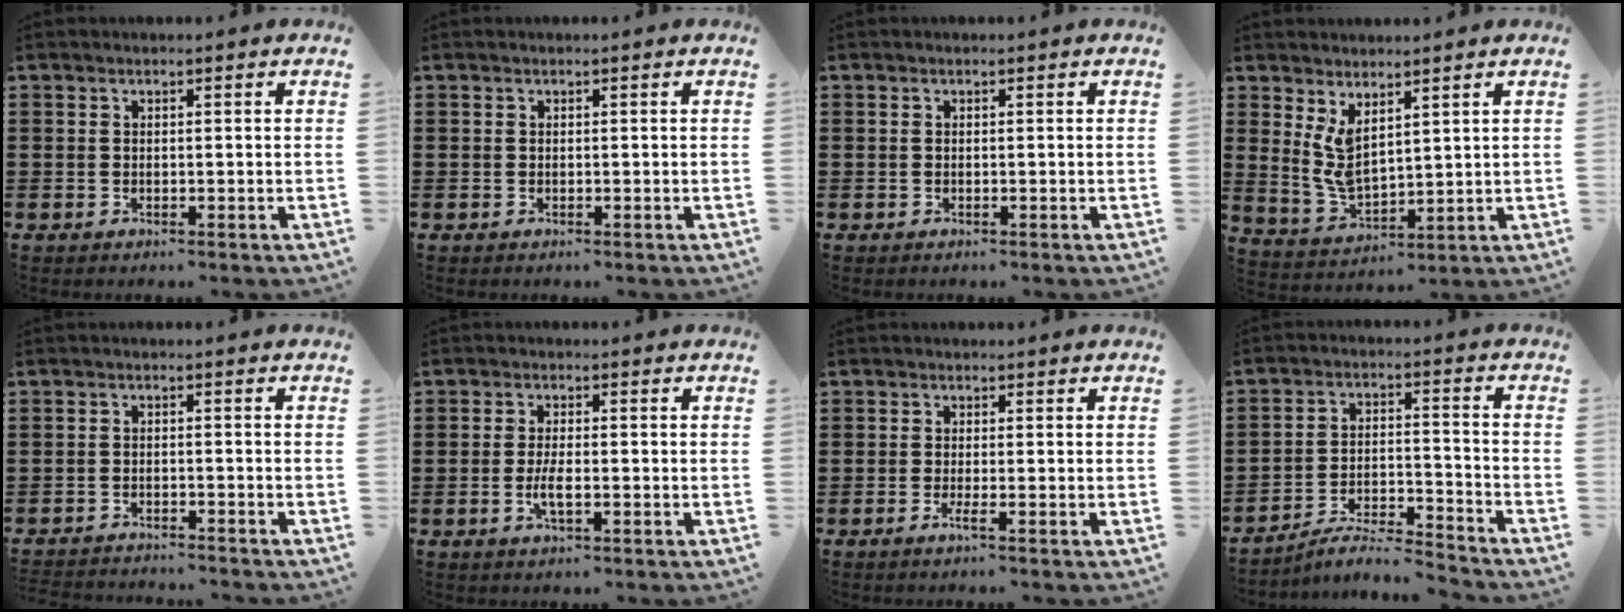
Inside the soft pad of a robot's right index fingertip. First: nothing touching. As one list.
[{"total": 0.0}, {"total": 0.0}, {"total": 5.5, "force": [2.7, 2.8, 4.0], "torque": [-0.100, -0.012, 0.047]}, {"total": 2.1, "force": [-2.1, -0.1, 0.0], "torque": [-0.005, -0.001, -0.045]}, {"total": 3.2, "force": [-1.0, 0.7, 2.9], "torque": [-0.063, -0.007, -0.023]}, {"total": 1.6, "force": [-0.9, -0.1, 1.4], "torque": [-0.031, -0.007, -0.019]}, {"total": 5.5, "force": [-5.1, 0.3, 2.0], "torque": [-0.040, -0.006, -0.100]}]